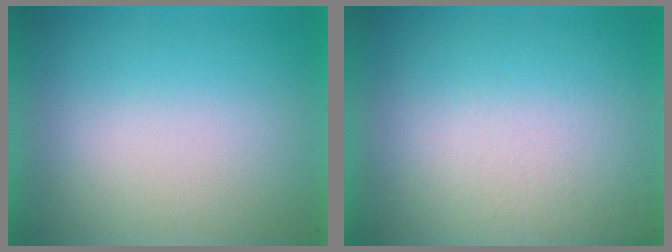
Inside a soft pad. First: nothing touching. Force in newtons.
{"total": 3.5}